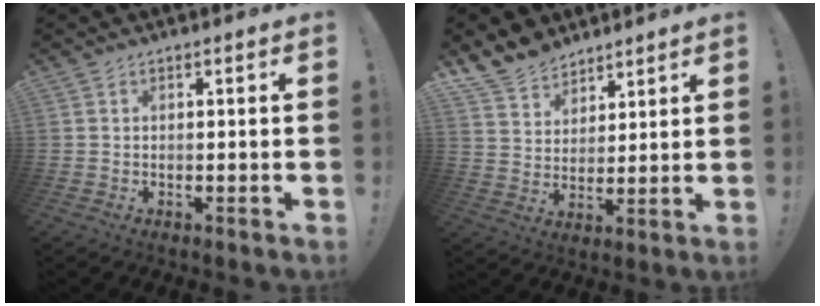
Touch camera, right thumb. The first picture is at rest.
{"total": 10.3, "force": [8.5, 5.5, 1.5], "torque": [-0.039, -0.063, 0.171]}